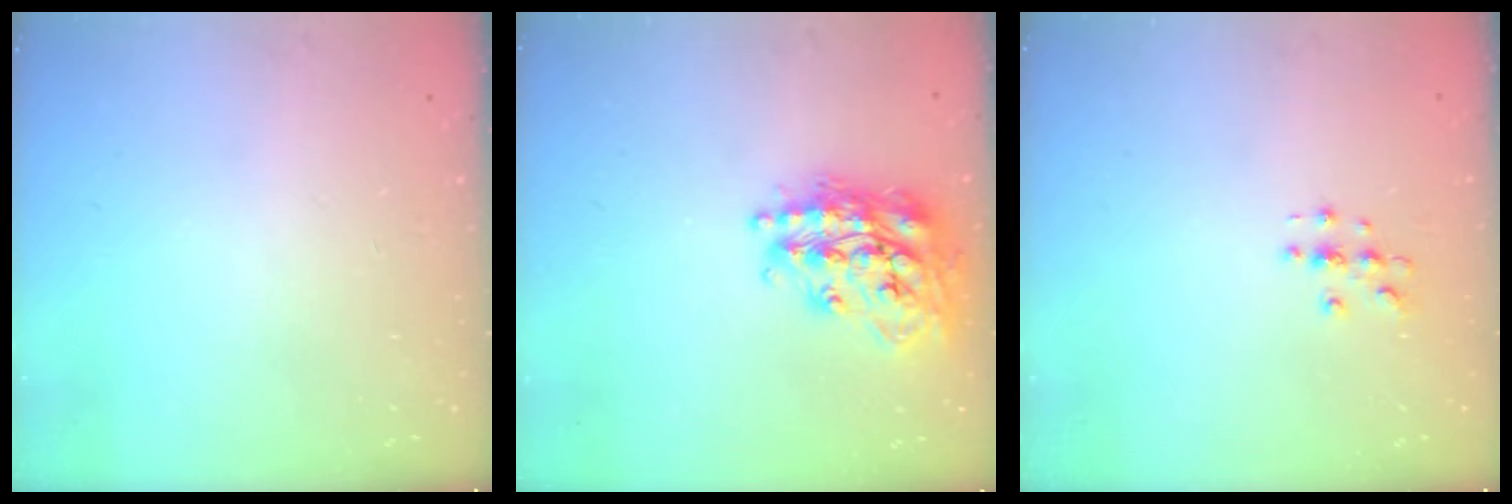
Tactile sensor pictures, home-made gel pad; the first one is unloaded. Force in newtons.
{"total": 20.7, "press": 20.6, "slide": 1.6}
{"total": 2.8, "press": 2.8, "slide": 0.2}